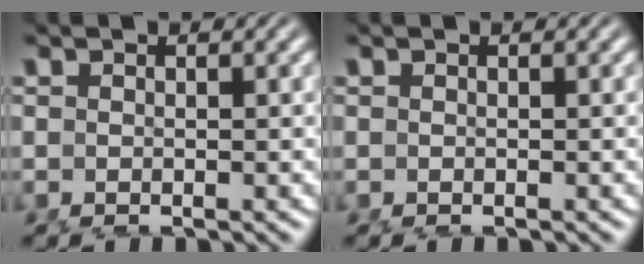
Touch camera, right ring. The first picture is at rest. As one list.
[{"total": 0.0}]